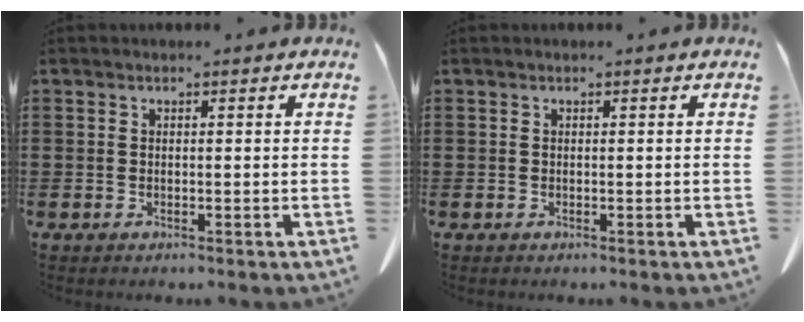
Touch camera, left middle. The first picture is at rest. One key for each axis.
{"total": 0.0}